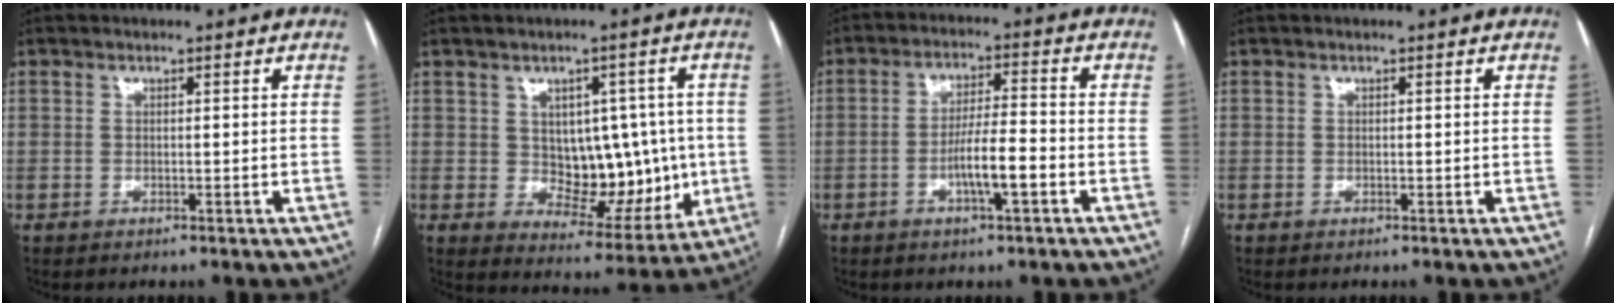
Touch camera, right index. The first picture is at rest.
{"total": 11.2, "force": [0.3, 7.0, 8.8], "torque": [-0.104, 0.017, 0.027]}
{"total": 6.7, "force": [-2.5, 0.7, 6.1], "torque": [-0.115, 0.004, -0.044]}
{"total": 0.0}